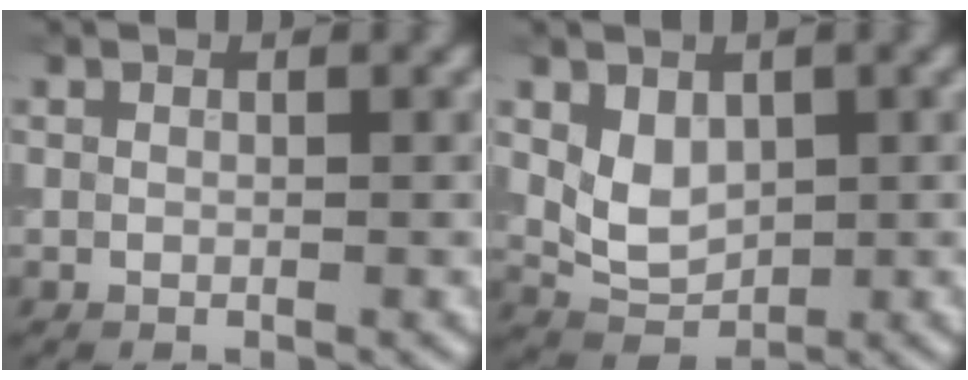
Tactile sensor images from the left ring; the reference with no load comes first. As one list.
[{"total": 3.1, "force": [0.7, 2.3, 2.0], "torque": [-0.036, -0.006, 0.019]}]